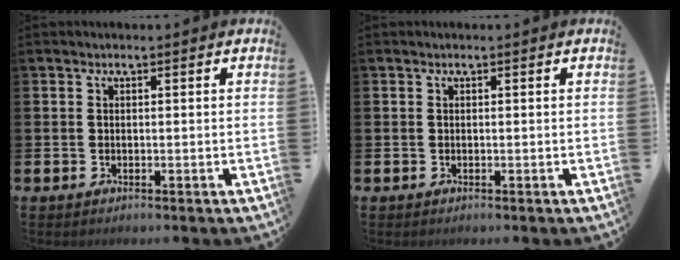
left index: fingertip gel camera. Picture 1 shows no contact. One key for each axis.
{"total": 0.0}